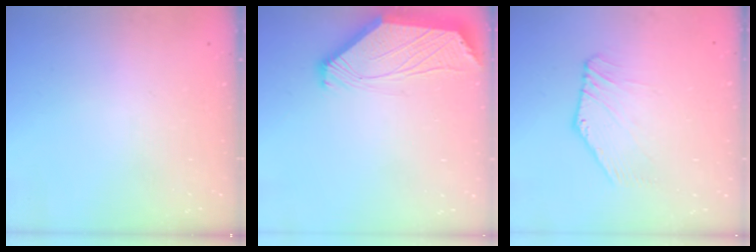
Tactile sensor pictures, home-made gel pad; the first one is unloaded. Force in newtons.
{"total": 2.4, "press": 2.4, "slide": 0.6}
{"total": 3.1, "press": 3.1, "slide": 0.1}